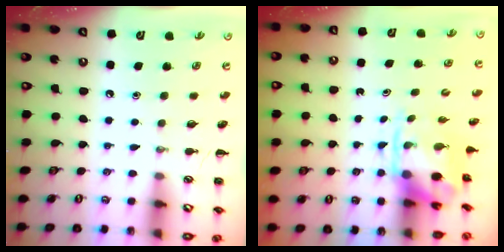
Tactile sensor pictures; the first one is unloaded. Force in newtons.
{"total": 3.6, "press": 3.5, "slide": 0.8}